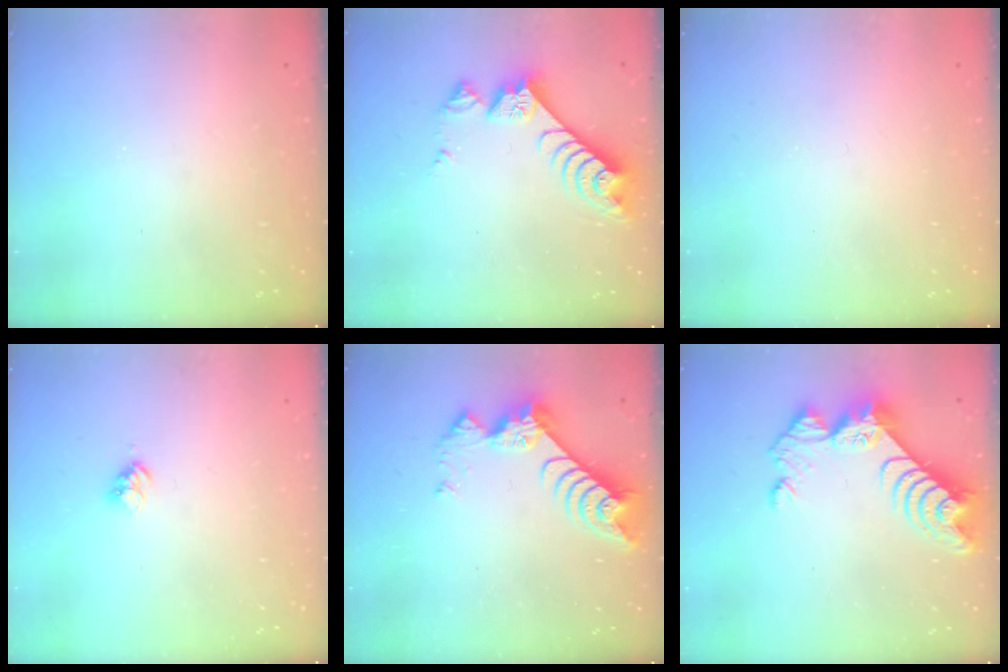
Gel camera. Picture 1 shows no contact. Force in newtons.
{"total": 9.4, "press": 9.4, "slide": 0.6}
{"total": 0.0}
{"total": 3.0, "press": 3.0, "slide": 0.4}
{"total": 8.6, "press": 8.6, "slide": 0.8}
{"total": 12.7, "press": 12.7, "slide": 0.8}